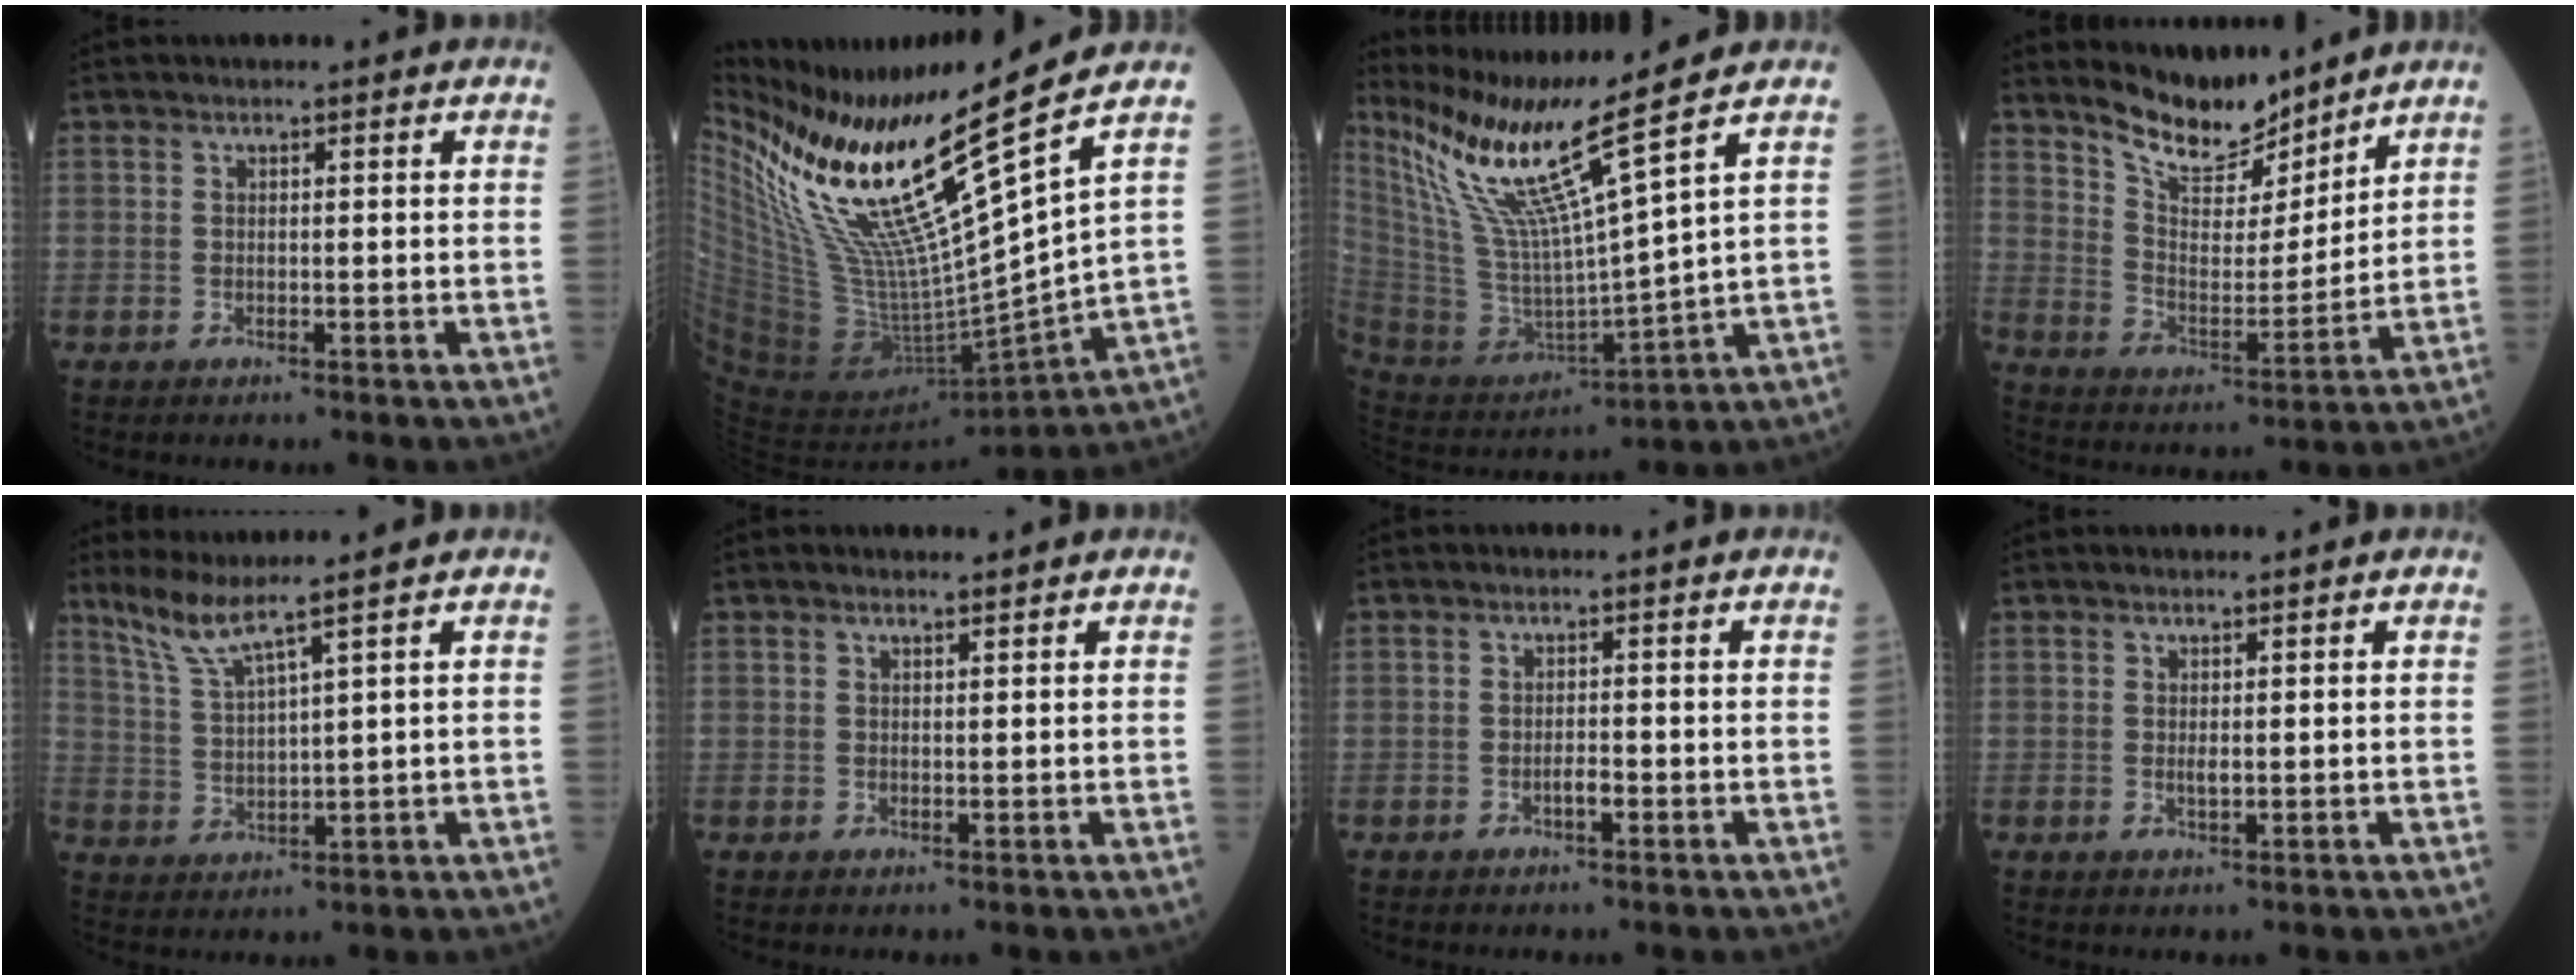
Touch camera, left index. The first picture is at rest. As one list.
[{"total": 19.8, "force": [12.2, -0.5, 15.6], "torque": [-0.270, -0.026, 0.225]}, {"total": 14.3, "force": [10.3, -2.8, 9.5], "torque": [-0.186, -0.020, 0.210]}, {"total": 10.8, "force": [9.7, 2.6, 3.8], "torque": [-0.073, -0.008, 0.181]}, {"total": 5.5, "force": [4.3, -1.3, 3.2], "torque": [-0.068, -0.006, 0.093]}, {"total": 1.1, "force": [1.0, 0.1, 0.4], "torque": [-0.010, 0.003, 0.016]}, {"total": 1.2, "force": [-0.7, 0.3, 1.0], "torque": [-0.018, 0.000, -0.013]}, {"total": 0.9, "force": [0.2, 0.3, 0.9], "torque": [-0.018, -0.003, 0.004]}]